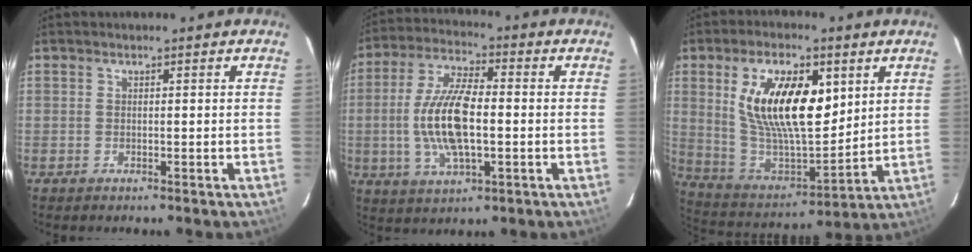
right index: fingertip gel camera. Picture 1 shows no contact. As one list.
[{"total": 13.4, "force": [-1.5, 4.8, 12.4], "torque": [-0.254, 0.004, -0.026]}, {"total": 19.6, "force": [6.3, 9.0, 16.2], "torque": [-0.301, 0.000, 0.125]}]